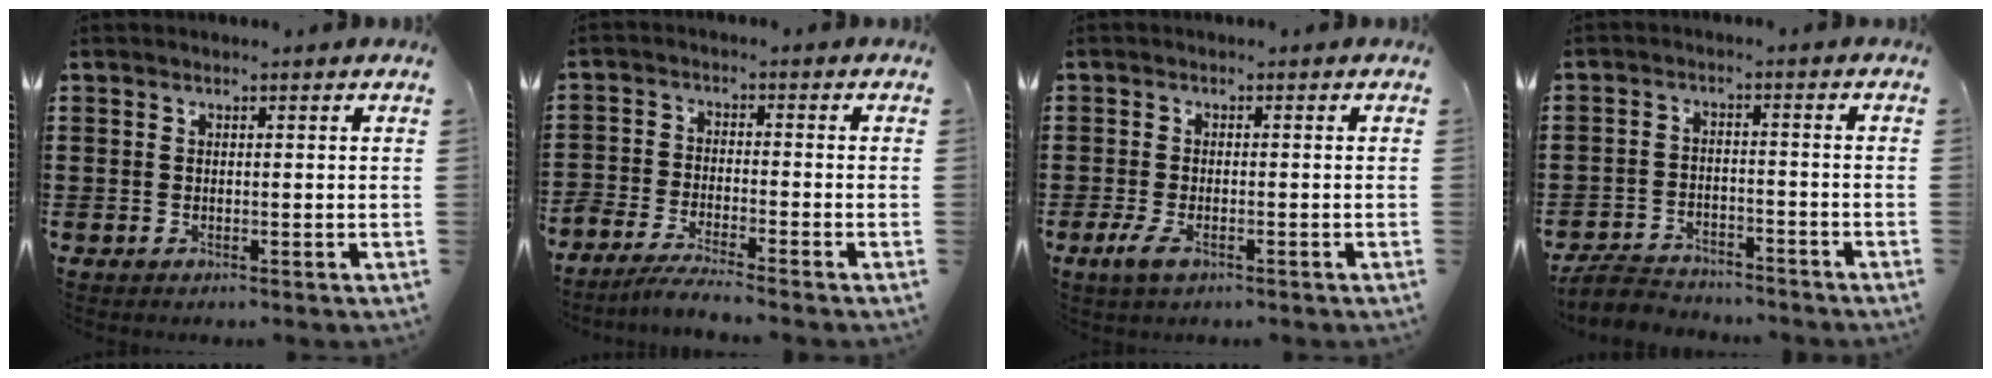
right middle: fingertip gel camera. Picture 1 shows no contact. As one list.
[{"total": 3.7, "force": [-3.6, -0.1, 0.7], "torque": [-0.024, -0.001, -0.076]}, {"total": 2.8, "force": [-1.4, 1.2, 2.1], "torque": [-0.052, -0.006, -0.029]}, {"total": 4.3, "force": [-4.1, 0.9, 0.6], "torque": [-0.027, 0.001, -0.088]}]